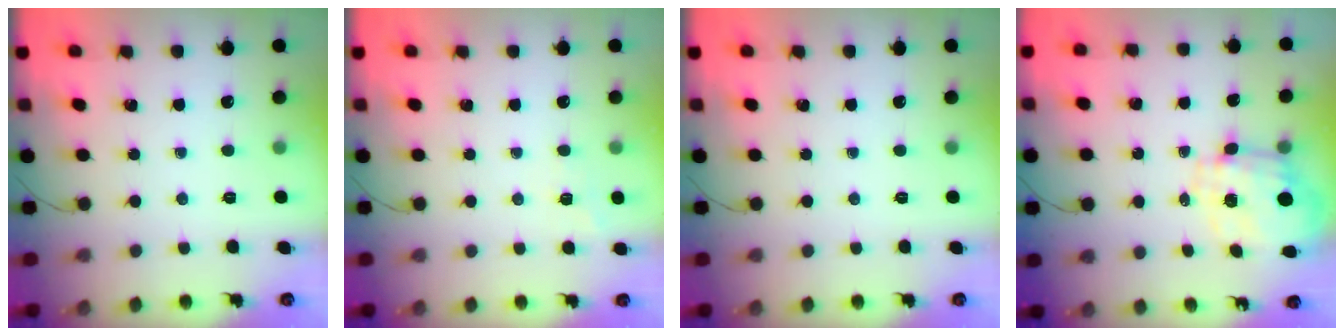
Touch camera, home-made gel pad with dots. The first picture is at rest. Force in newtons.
{"total": 3.7, "press": 3.3, "slide": 1.7}
{"total": 0.0}
{"total": 3.6, "press": 3.3, "slide": 1.4}